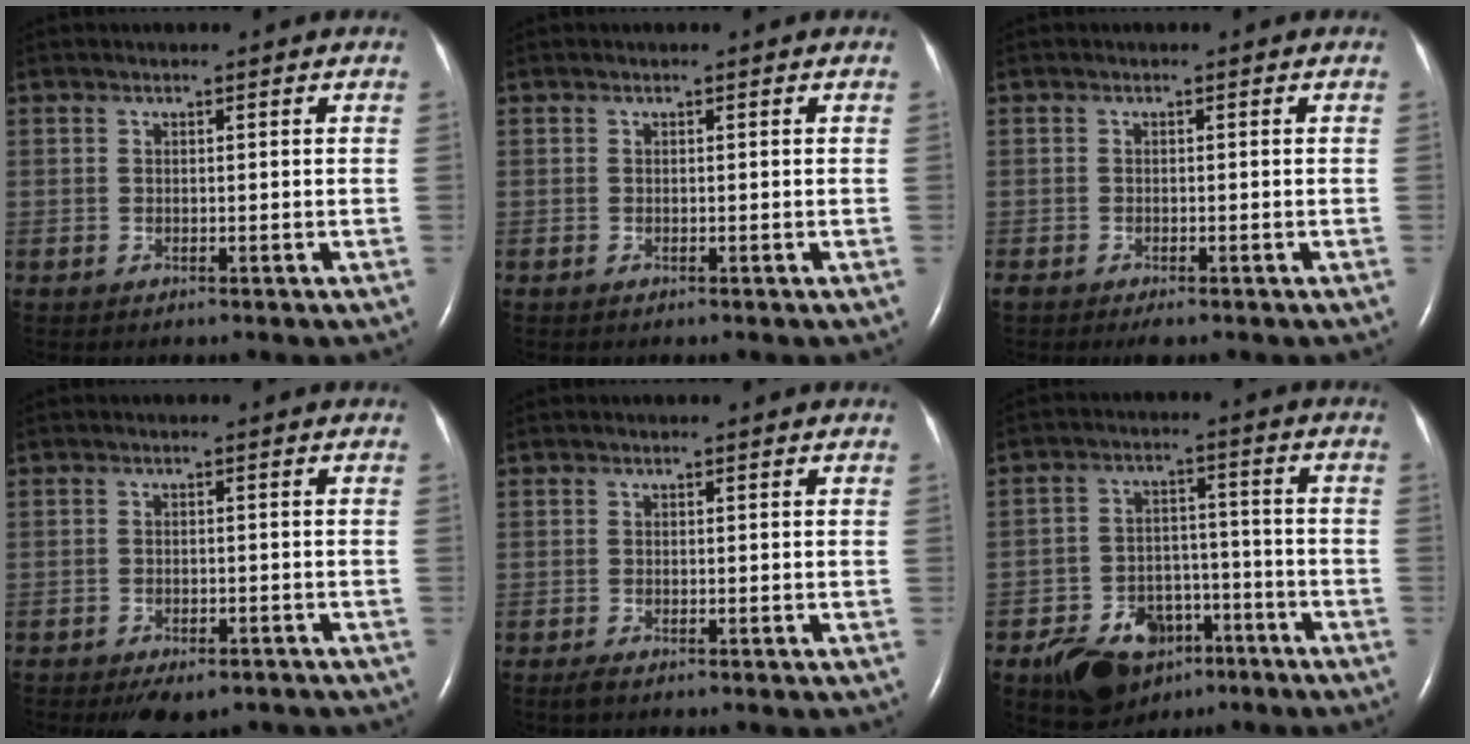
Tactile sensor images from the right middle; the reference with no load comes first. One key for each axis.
{"total": 0.0}
{"total": 2.2, "fx": -1.7, "fy": 0.5, "fz": 1.3, "tx": -0.021, "ty": -0.009, "tz": -0.022}
{"total": 6.3, "fx": -4.9, "fy": 2.7, "fz": 2.8, "tx": -0.032, "ty": -0.001, "tz": -0.062}
{"total": 0.9, "fx": -0.7, "fy": 0.1, "fz": 0.6, "tx": -0.022, "ty": -0.006, "tz": -0.012}
{"total": 12.0, "fx": -7.3, "fy": 7.6, "fz": 5.7, "tx": -0.094, "ty": 0.016, "tz": -0.109}